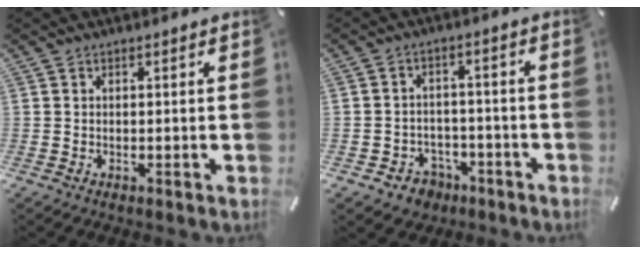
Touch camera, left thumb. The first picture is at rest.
{"total": 5.1, "force": [-2.5, 4.3, 1.0], "torque": [-0.024, 0.016, -0.045]}